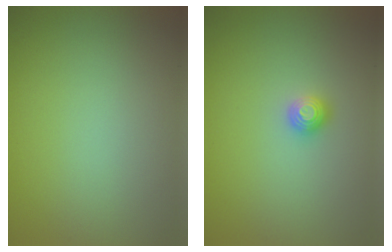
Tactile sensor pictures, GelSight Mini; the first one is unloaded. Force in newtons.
{"total": 1.2, "press": 1.1, "slide": 0.3}